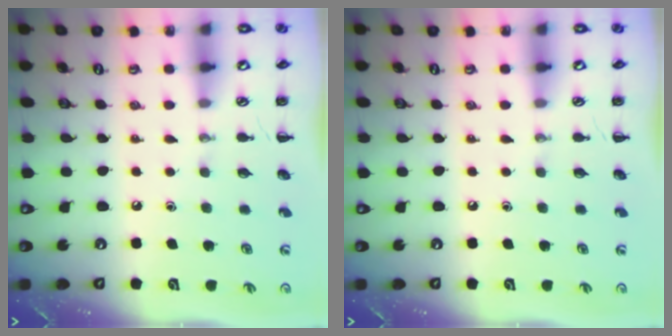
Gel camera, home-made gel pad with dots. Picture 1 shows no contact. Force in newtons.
{"total": 0.0}